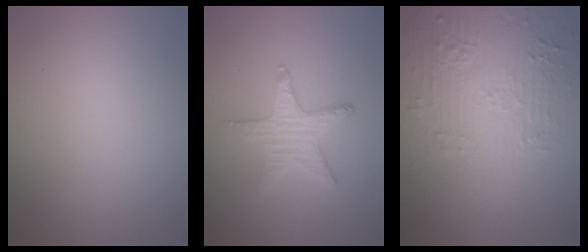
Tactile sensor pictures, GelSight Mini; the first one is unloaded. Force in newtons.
{"total": 3.1, "press": 2.9, "slide": 1.1}
{"total": 5.8, "press": 3.7, "slide": 4.4}